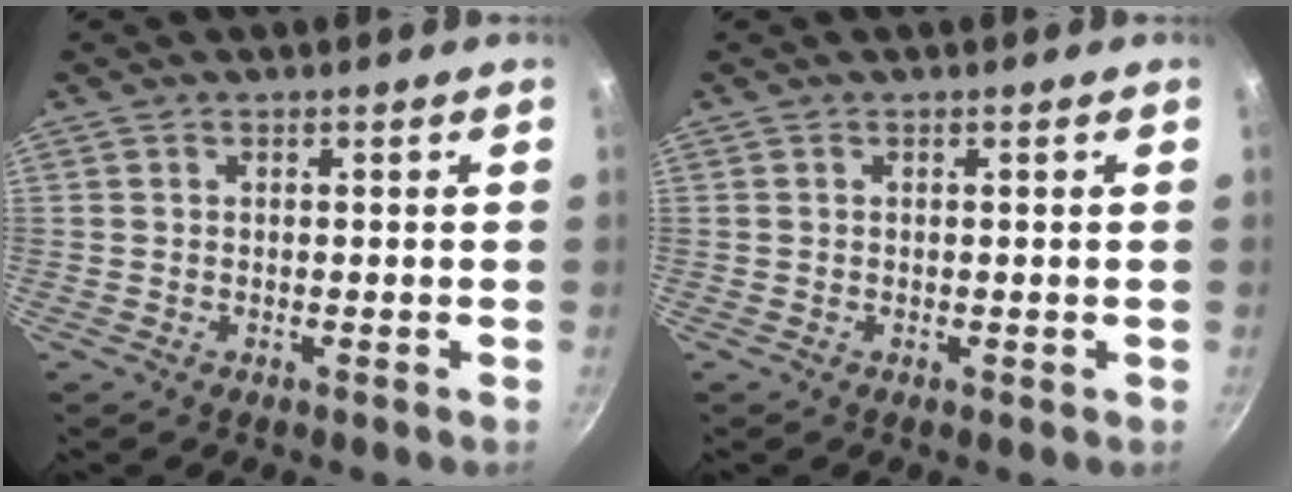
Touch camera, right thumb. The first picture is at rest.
{"total": 0.0}